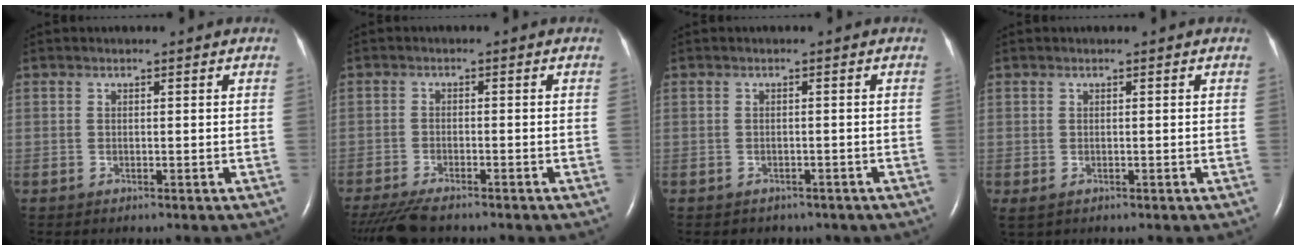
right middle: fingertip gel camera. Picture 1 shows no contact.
{"total": 6.6, "force": [-5.6, 1.3, 3.4], "torque": [-0.059, -0.015, -0.093]}
{"total": 3.5, "force": [-2.7, 2.0, 0.6], "torque": [-0.011, 0.007, -0.027]}
{"total": 0.9, "force": [-0.2, 0.5, 0.7], "torque": [-0.017, -0.004, 0.003]}